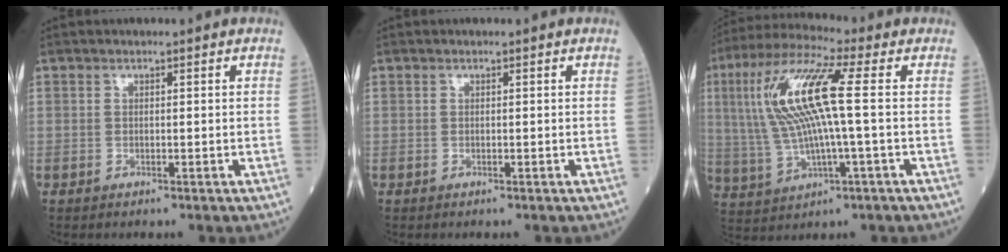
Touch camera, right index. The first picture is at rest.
{"total": 0.0}
{"total": 13.9, "force": [1.8, 1.5, 13.7], "torque": [-0.298, 0.023, 0.034]}